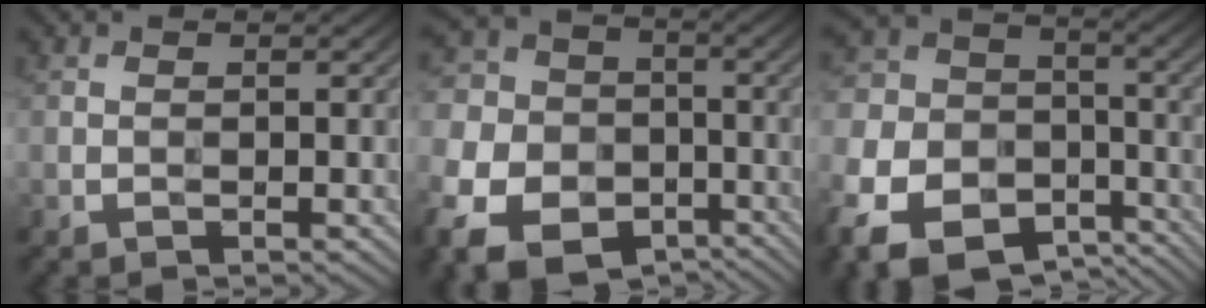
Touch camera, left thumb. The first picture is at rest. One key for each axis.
{"total": 16.4, "fx": -7.7, "fy": 12.5, "fz": 7.3, "tx": -0.212, "ty": -0.057, "tz": -0.136}
{"total": 16.5, "fx": -8.9, "fy": 11.2, "fz": 8.3, "tx": -0.227, "ty": -0.063, "tz": -0.154}